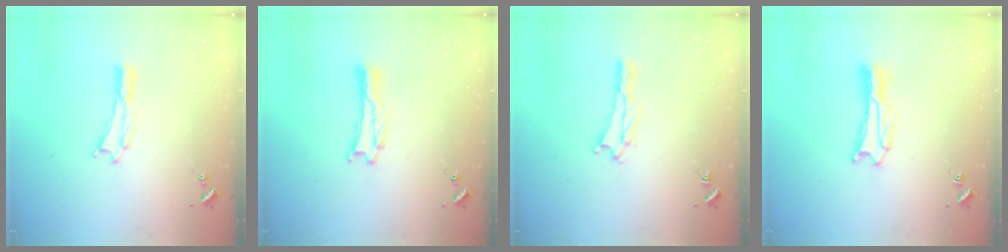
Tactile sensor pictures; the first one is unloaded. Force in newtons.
{"total": 0.0}
{"total": 1.2, "press": 1.1, "slide": 0.2}
{"total": 1.1, "press": 1.1, "slide": 0.2}